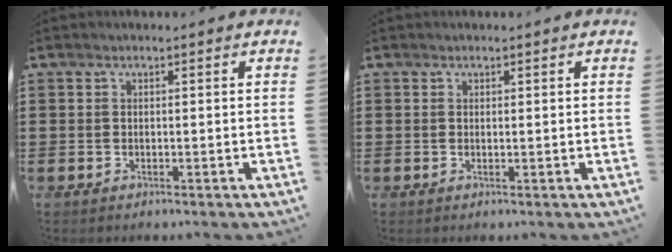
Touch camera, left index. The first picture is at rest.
{"total": 0.0}